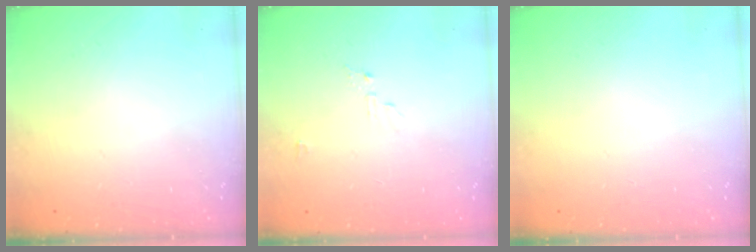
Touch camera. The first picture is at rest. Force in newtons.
{"total": 4.0, "press": 3.9, "slide": 0.3}
{"total": 0.0}